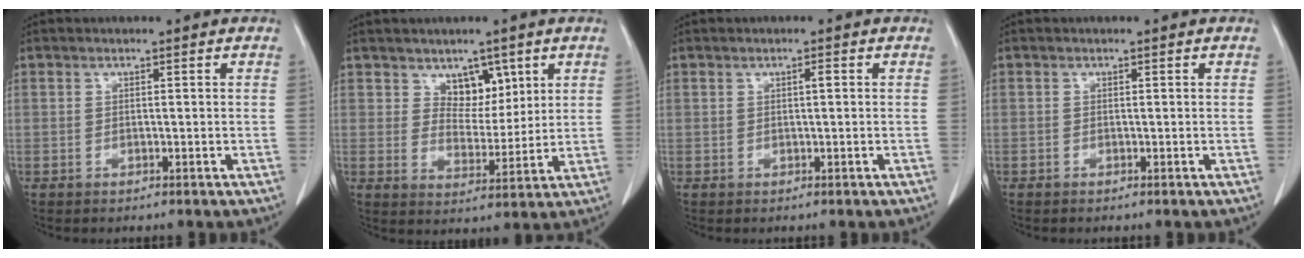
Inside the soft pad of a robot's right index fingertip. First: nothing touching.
{"total": 5.3, "force": [3.1, 3.3, 2.7], "torque": [-0.032, -0.004, 0.055]}
{"total": 0.8, "force": [0.1, 0.1, 0.7], "torque": [-0.013, 0.002, 0.001]}
{"total": 0.0}